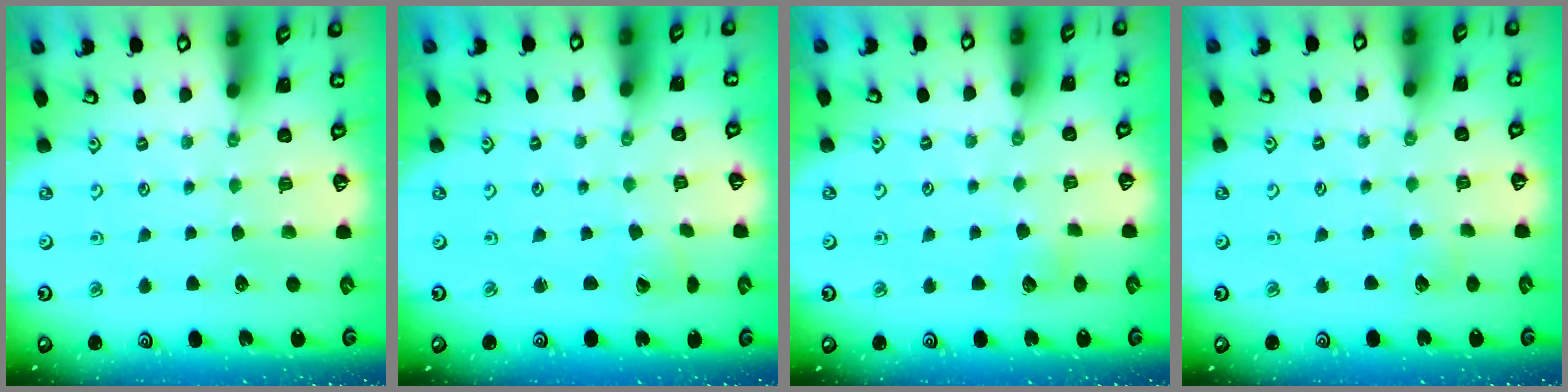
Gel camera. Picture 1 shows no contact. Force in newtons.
{"total": 2.0, "press": 2.0, "slide": 0.2}
{"total": 3.9, "press": 3.8, "slide": 0.5}
{"total": 2.7, "press": 2.7, "slide": 0.3}